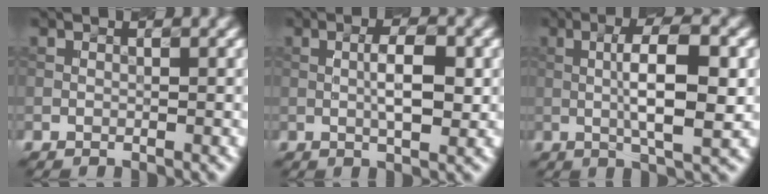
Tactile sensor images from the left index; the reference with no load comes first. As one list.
[{"total": 4.2, "force": [0.2, 1.2, 4.0], "torque": [-0.073, 0.003, 0.003]}, {"total": 7.0, "force": [0.2, 1.7, 6.8], "torque": [-0.114, 0.004, 0.001]}]